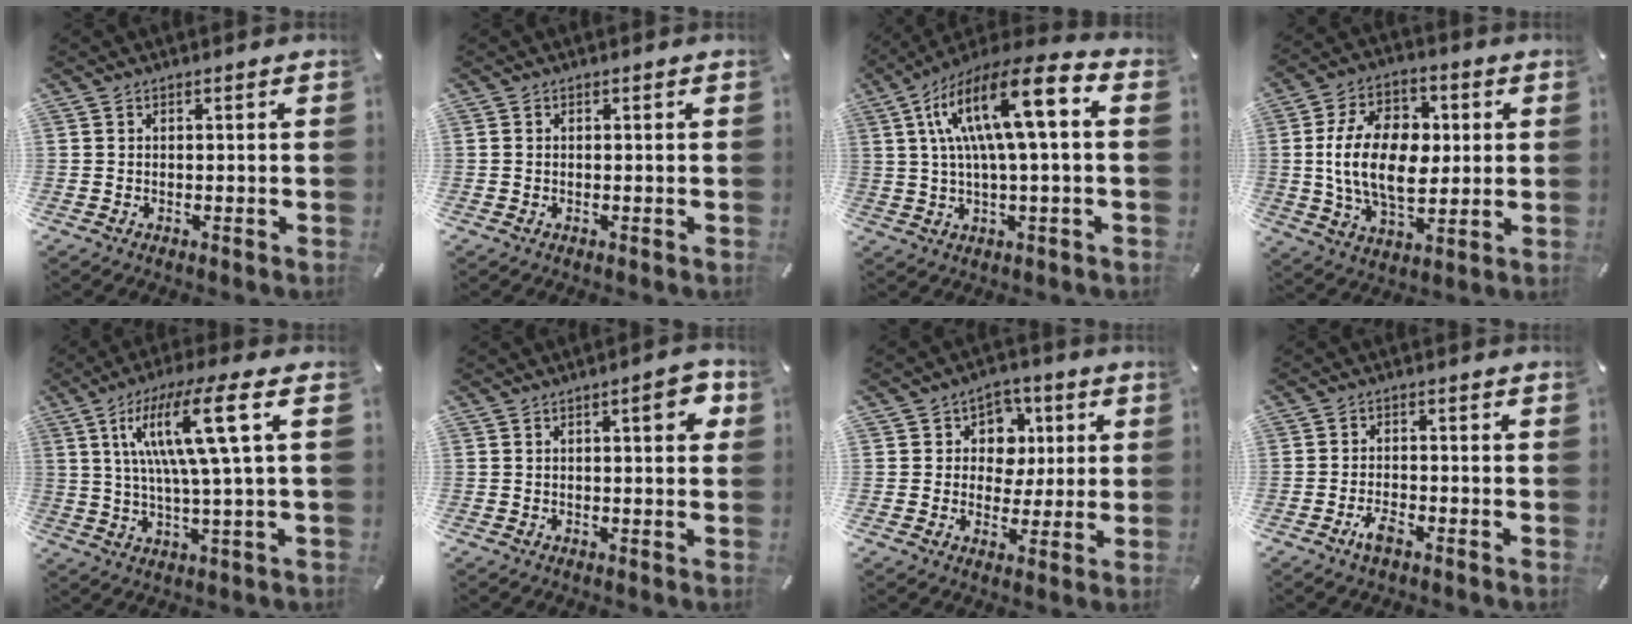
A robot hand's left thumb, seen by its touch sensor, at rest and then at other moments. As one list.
[{"total": 0.5, "force": [-0.1, 0.4, 0.3], "torque": [-0.005, 0.002, -0.004]}, {"total": 17.3, "force": [4.7, 5.0, 15.8], "torque": [-0.304, -0.009, 0.070]}, {"total": 17.6, "force": [0.9, 11.6, 13.3], "torque": [-0.256, 0.014, 0.014]}, {"total": 16.2, "force": [5.1, 2.0, 15.3], "torque": [-0.297, -0.005, 0.070]}, {"total": 5.6, "force": [1.6, 1.9, 5.0], "torque": [-0.059, -0.005, 0.016]}, {"total": 8.3, "force": [1.4, 7.7, 2.7], "torque": [-0.031, -0.008, 0.022]}, {"total": 3.7, "force": [-2.3, 1.6, 2.4], "torque": [-0.052, 0.007, -0.045]}]